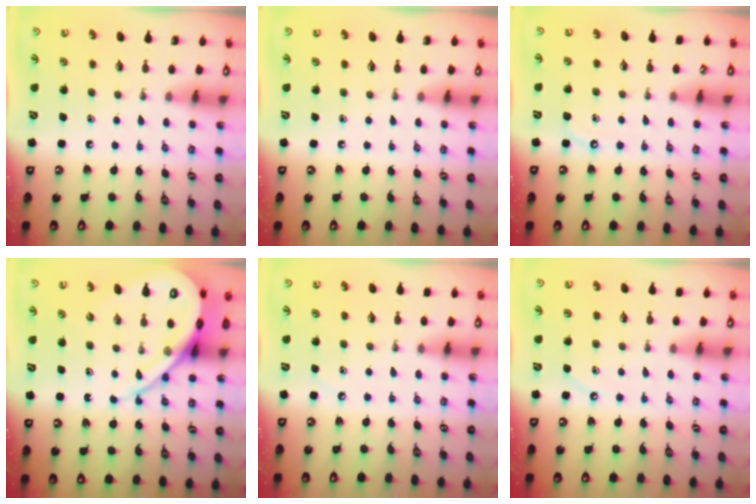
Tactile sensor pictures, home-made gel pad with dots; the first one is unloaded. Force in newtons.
{"total": 0.0}
{"total": 5.3, "press": 5.2, "slide": 0.7}
{"total": 13.4, "press": 13.3, "slide": 1.4}
{"total": 2.3, "press": 2.2, "slide": 0.4}
{"total": 2.7, "press": 2.7, "slide": 0.5}